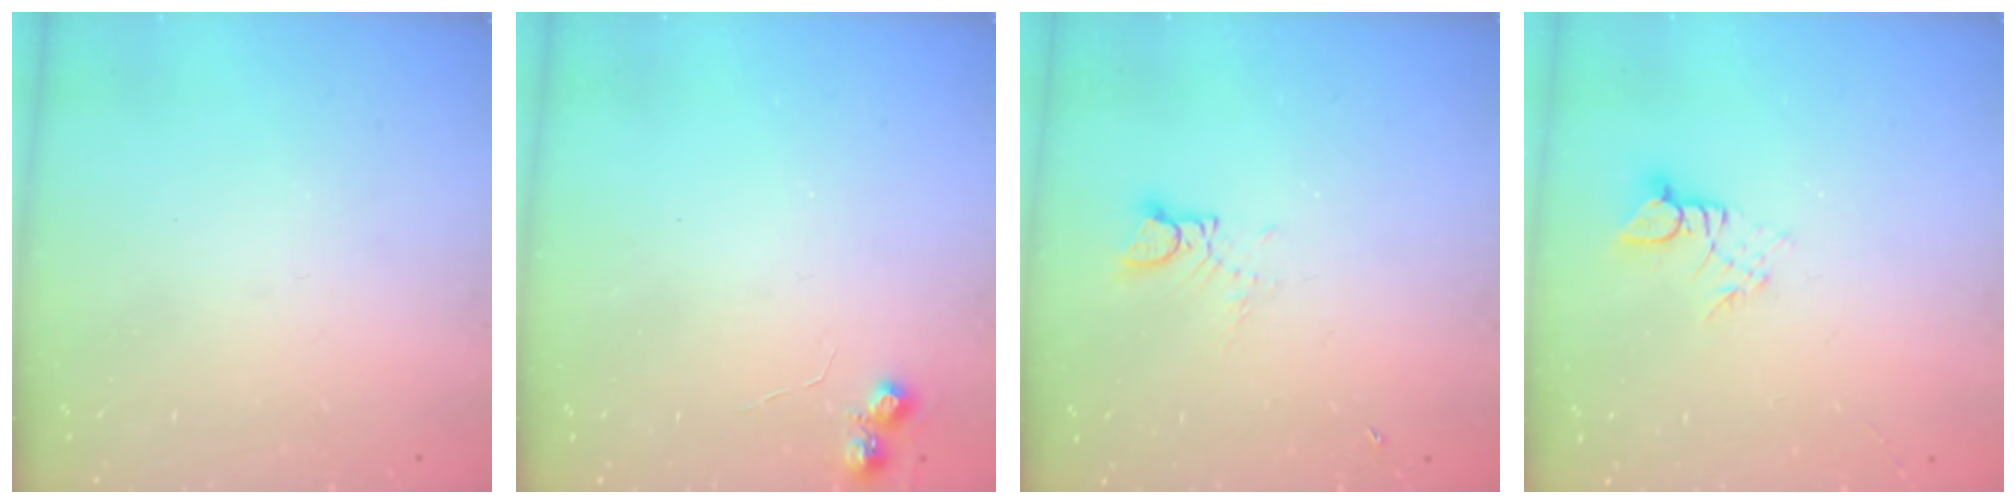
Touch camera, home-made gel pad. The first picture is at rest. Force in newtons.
{"total": 5.1, "press": 5.0, "slide": 0.9}
{"total": 2.7, "press": 2.7, "slide": 0.2}
{"total": 3.4, "press": 3.4, "slide": 0.3}